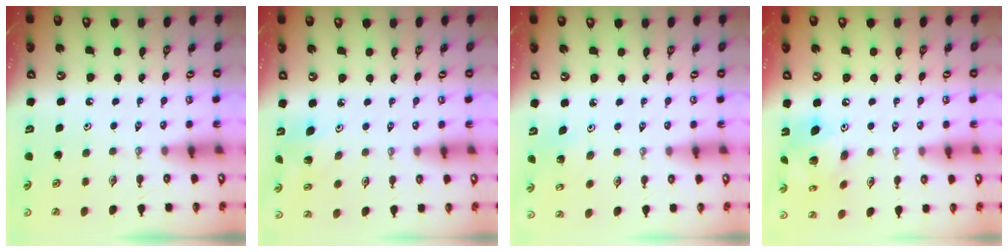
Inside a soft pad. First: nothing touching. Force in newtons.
{"total": 5.0, "press": 4.7, "slide": 1.8}
{"total": 1.9, "press": 1.9, "slide": 0.1}
{"total": 13.4, "press": 13.3, "slide": 1.2}